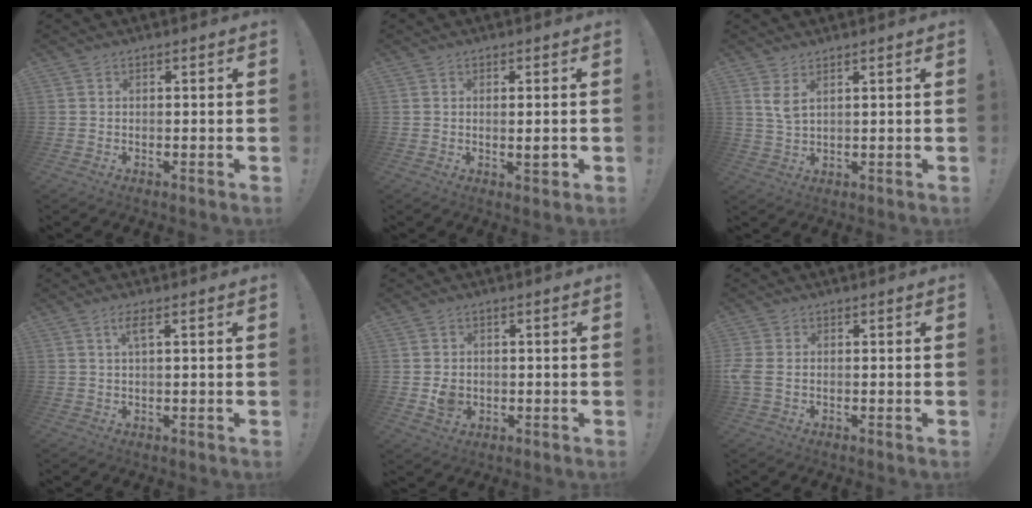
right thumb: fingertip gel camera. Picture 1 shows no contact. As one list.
[{"total": 2.7, "force": [0.0, 0.5, 2.6], "torque": [-0.030, -0.007, -0.002]}, {"total": 3.9, "force": [2.2, 1.2, 3.1], "torque": [-0.053, -0.010, 0.037]}, {"total": 3.0, "force": [1.2, 0.3, 2.7], "torque": [-0.049, 0.001, 0.016]}, {"total": 4.4, "force": [-0.5, 3.8, 2.1], "torque": [-0.019, 0.000, -0.008]}, {"total": 3.2, "force": [-0.3, 2.0, 2.4], "torque": [-0.060, 0.003, -0.004]}]